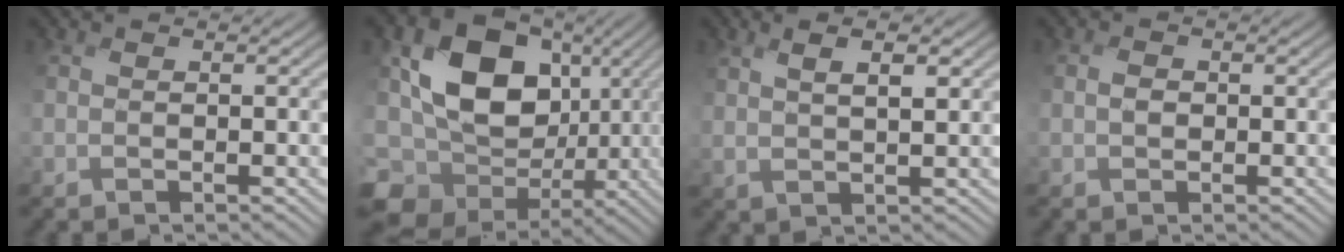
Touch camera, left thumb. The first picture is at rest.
{"total": 15.9, "force": [-3.1, 11.8, 10.2], "torque": [-0.227, -0.005, -0.078]}
{"total": 4.2, "force": [2.0, 1.1, 3.5], "torque": [-0.061, 0.001, 0.030]}
{"total": 1.3, "force": [-0.4, 1.0, 0.8], "torque": [-0.016, 0.001, -0.011]}